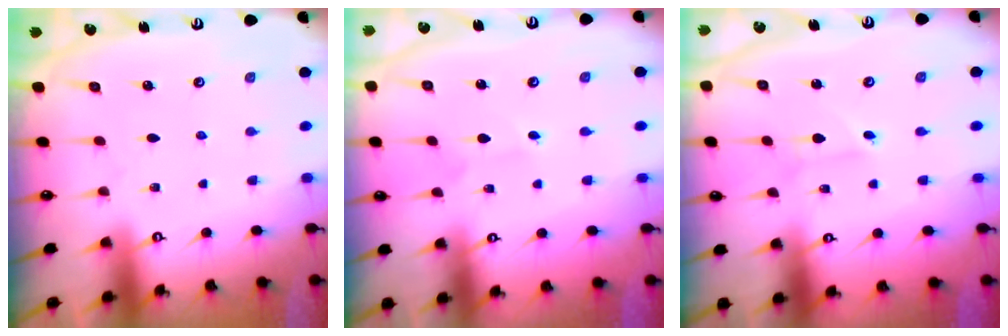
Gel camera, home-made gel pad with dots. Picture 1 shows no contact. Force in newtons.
{"total": 2.7, "press": 2.7, "slide": 0.3}
{"total": 0.7, "press": 0.7, "slide": 0.0}